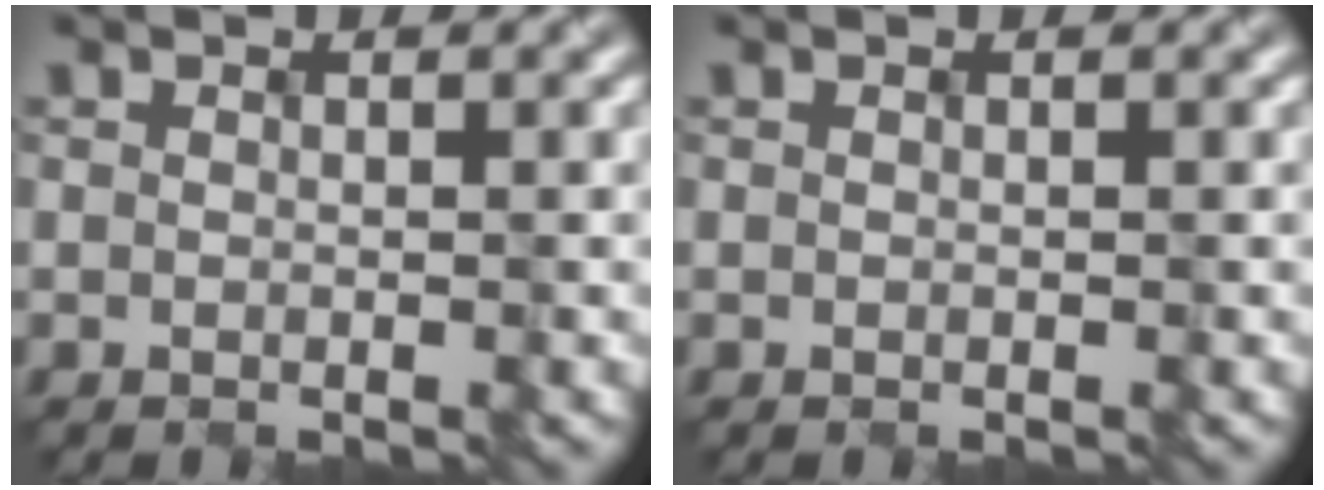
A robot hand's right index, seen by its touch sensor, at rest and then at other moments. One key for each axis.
{"total": 0.0}